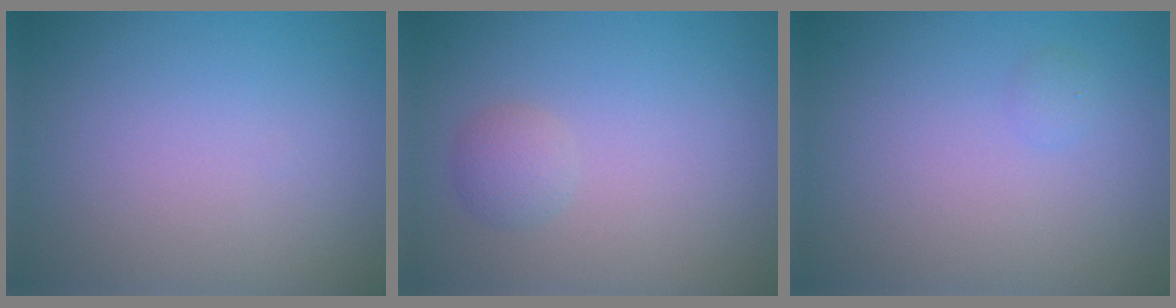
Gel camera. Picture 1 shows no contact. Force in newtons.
{"total": 1.5, "press": 1.5, "slide": 0.0}
{"total": 0.6, "press": 0.6, "slide": 0.1}